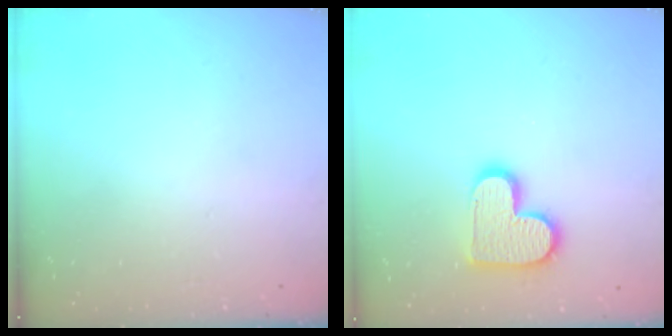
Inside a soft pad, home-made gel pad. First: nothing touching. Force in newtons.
{"total": 13.5, "press": 13.5, "slide": 0.8}